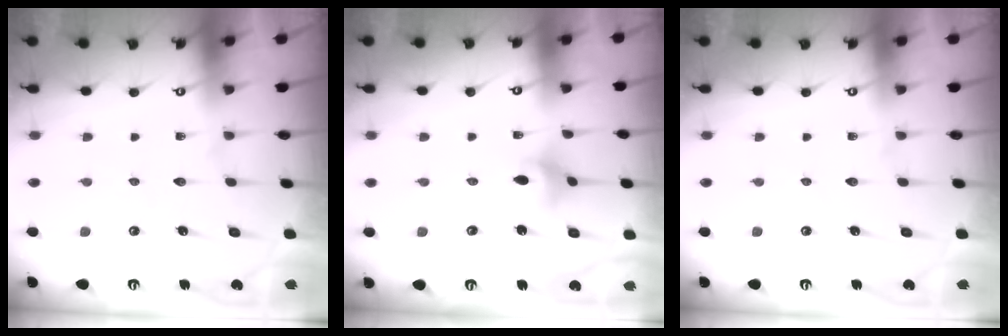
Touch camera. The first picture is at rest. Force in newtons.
{"total": 3.2, "press": 3.2, "slide": 0.4}
{"total": 0.0}